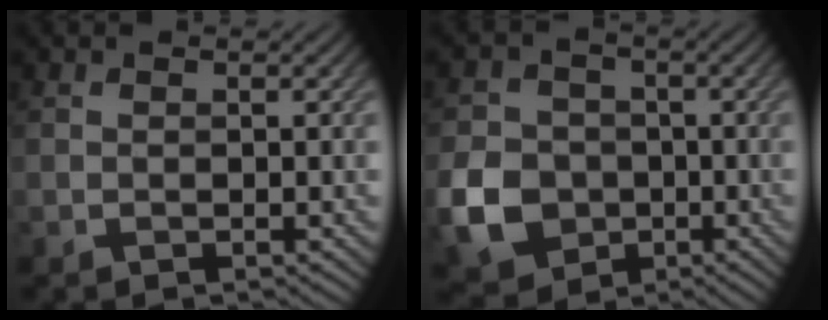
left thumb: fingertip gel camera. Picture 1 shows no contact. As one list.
[{"total": 8.4, "force": [-2.6, 7.0, 3.8], "torque": [-0.105, -0.020, -0.058]}]